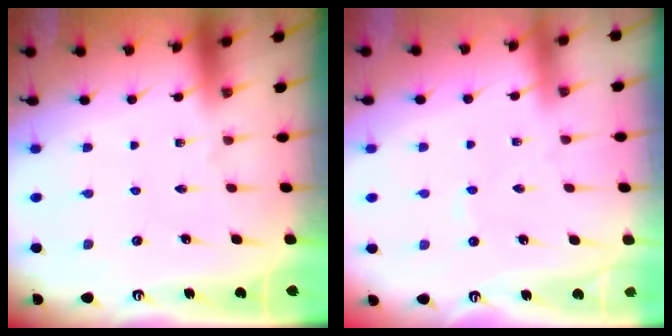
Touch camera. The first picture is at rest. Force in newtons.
{"total": 2.0, "press": 2.0, "slide": 0.3}